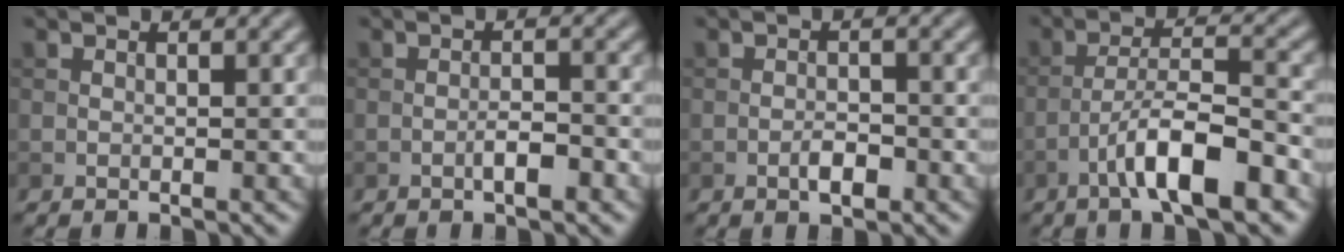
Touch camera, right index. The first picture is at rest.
{"total": 2.3, "force": [-1.1, 0.6, 1.9], "torque": [-0.032, 0.005, -0.019]}
{"total": 2.0, "force": [-1.0, 0.8, 1.6], "torque": [-0.027, 0.002, -0.019]}
{"total": 7.5, "force": [-3.9, 1.7, 6.2], "torque": [-0.105, 0.016, -0.068]}